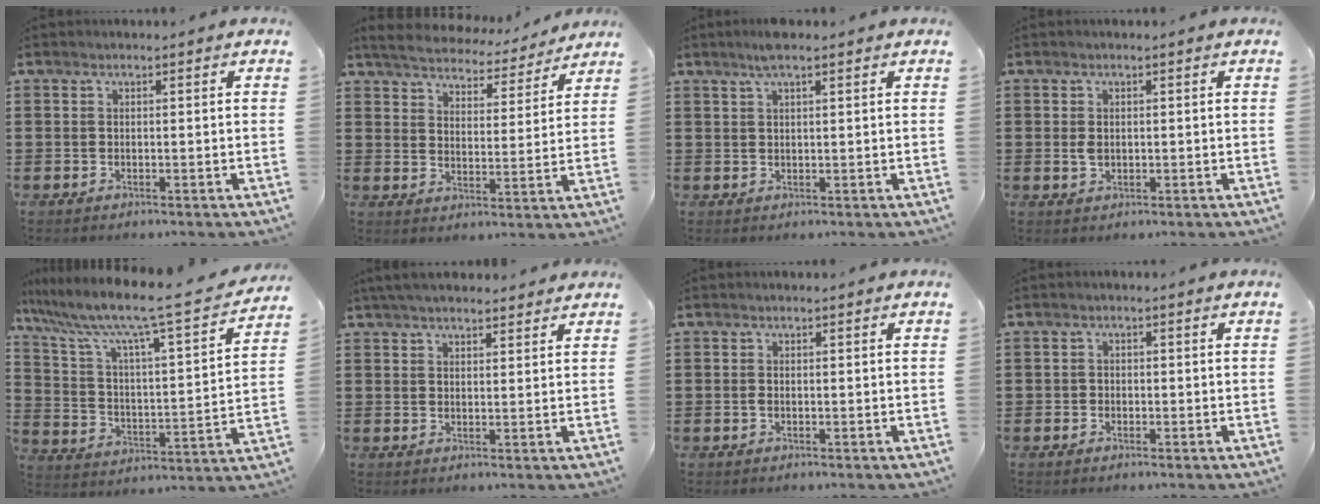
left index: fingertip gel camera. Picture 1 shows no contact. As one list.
[{"total": 5.1, "force": [5.0, 0.5, 0.9], "torque": [-0.045, -0.033, 0.084]}, {"total": 2.8, "force": [2.0, 0.4, 2.0], "torque": [-0.042, 0.004, 0.035]}, {"total": 1.6, "force": [0.2, 1.0, 1.2], "torque": [-0.028, 0.004, 0.003]}, {"total": 9.3, "force": [7.7, 0.2, 5.3], "torque": [-0.135, -0.059, 0.118]}, {"total": 3.7, "force": [3.4, 0.6, 1.2], "torque": [-0.032, 0.001, 0.065]}, {"total": 0.6, "force": [-0.1, 0.3, 0.5], "torque": [-0.013, -0.002, -0.001]}, {"total": 0.9, "force": [-0.3, 0.8, 0.2], "torque": [-0.007, 0.003, -0.008]}]